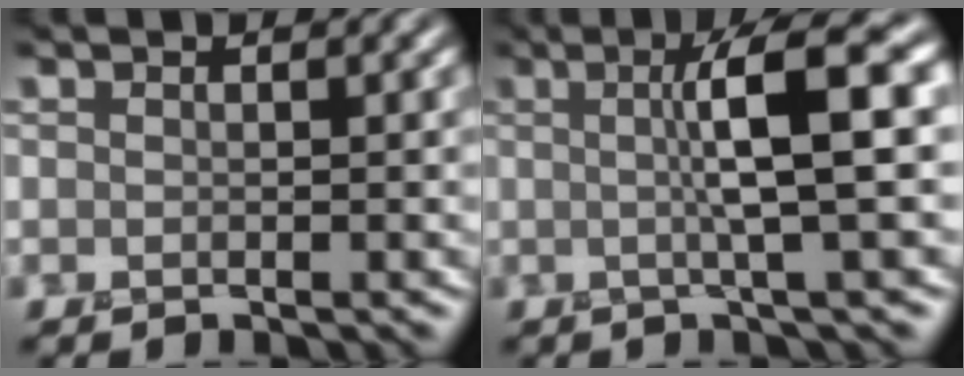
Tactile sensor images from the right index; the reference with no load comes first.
{"total": 6.6, "force": [1.0, 0.8, 6.4], "torque": [-0.097, 0.015, 0.010]}